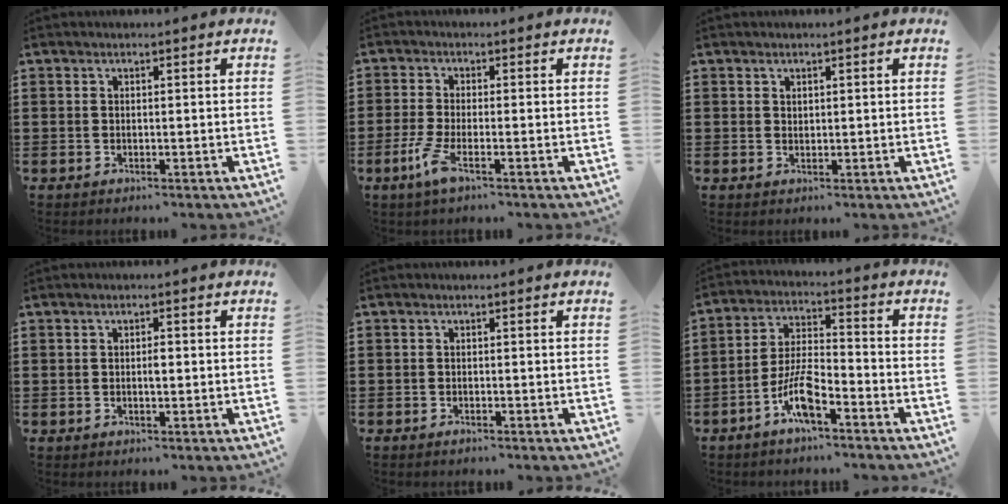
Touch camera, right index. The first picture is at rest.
{"total": 4.3, "force": [-2.1, 0.8, 3.7], "torque": [-0.089, -0.017, -0.042]}
{"total": 0.8, "force": [0.7, 0.5, 0.2], "torque": [-0.005, 0.003, 0.013]}
{"total": 1.4, "force": [0.0, 0.5, 1.3], "torque": [-0.026, 0.000, -0.002]}
{"total": 0.6, "force": [-0.6, 0.0, 0.2], "torque": [-0.006, -0.005, -0.010]}
{"total": 7.6, "force": [-4.7, 2.1, 5.6], "torque": [-0.132, -0.002, -0.092]}